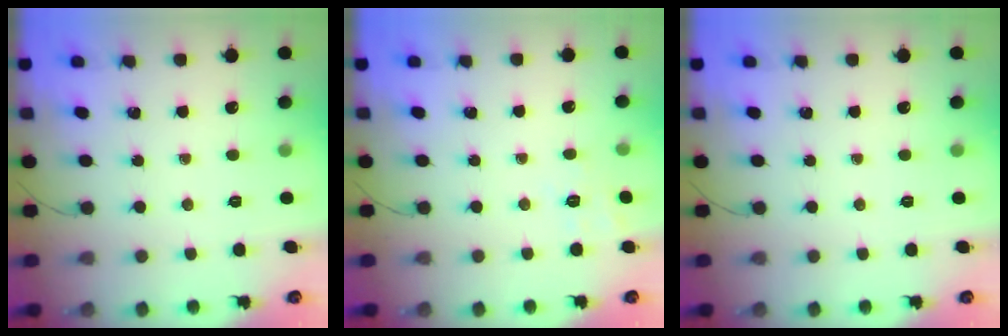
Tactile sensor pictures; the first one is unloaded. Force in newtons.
{"total": 2.9, "press": 1.7, "slide": 2.3}
{"total": 0.0}